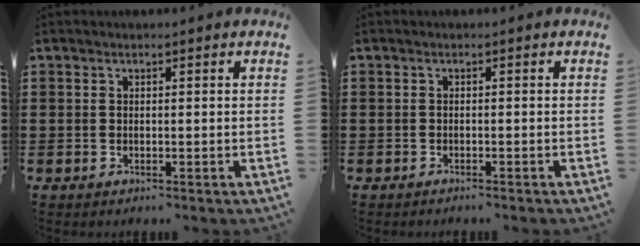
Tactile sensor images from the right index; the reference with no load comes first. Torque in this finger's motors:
{"motor_torque": [-1.06, 1.08, -0.35, -0.04]}